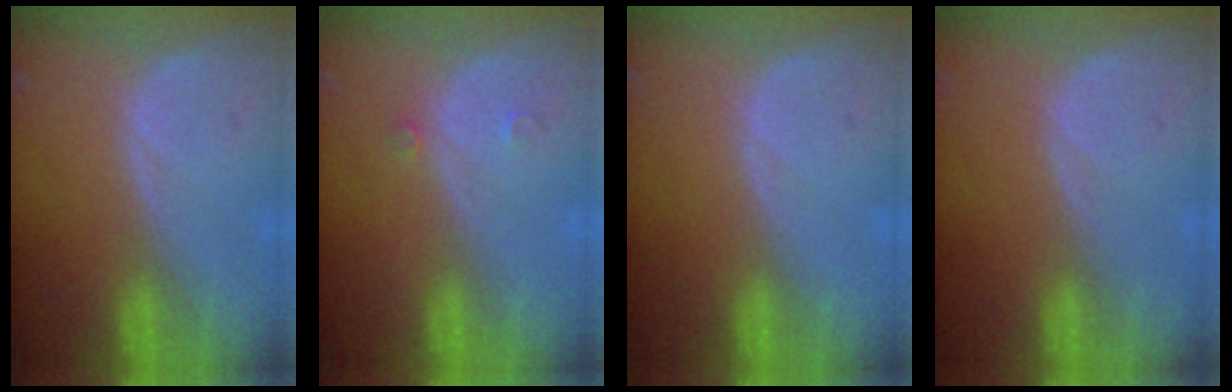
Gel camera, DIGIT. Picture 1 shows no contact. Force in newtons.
{"total": 1.2, "press": 1.0, "slide": 0.7}
{"total": 0.0}
{"total": 0.0}